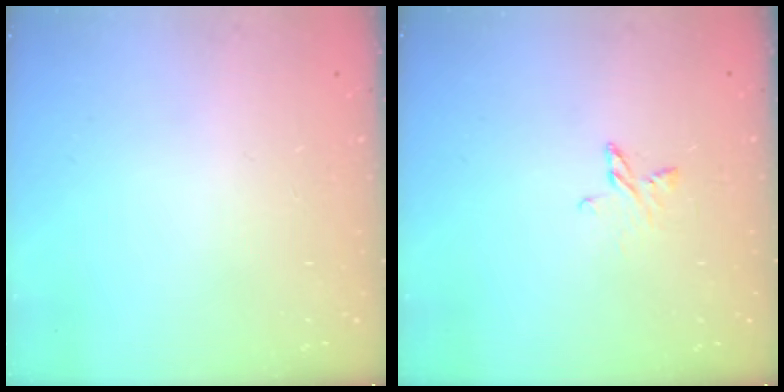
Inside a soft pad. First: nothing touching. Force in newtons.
{"total": 3.2, "press": 3.2, "slide": 0.3}